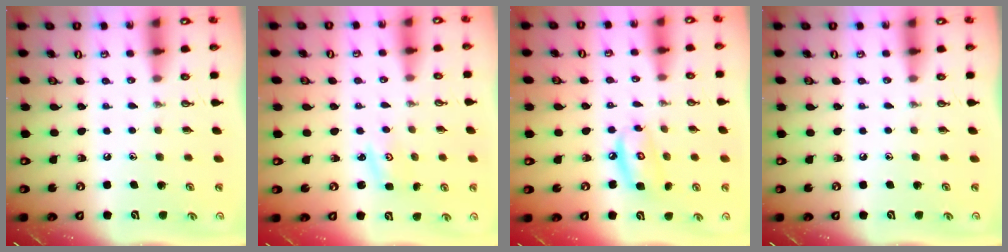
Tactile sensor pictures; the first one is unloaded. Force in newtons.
{"total": 2.5, "press": 2.5, "slide": 0.4}
{"total": 7.8, "press": 7.8, "slide": 0.6}
{"total": 0.0}